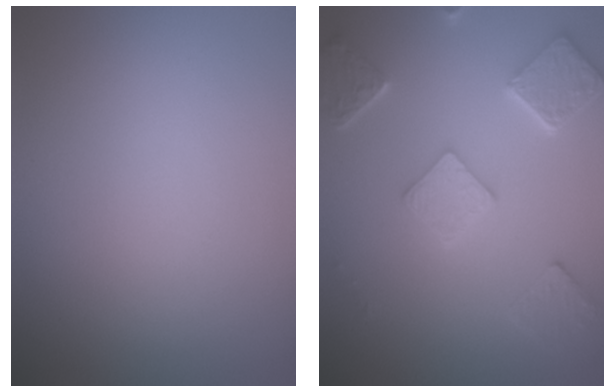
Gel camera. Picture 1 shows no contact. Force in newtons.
{"total": 5.0, "press": 4.0, "slide": 3.0}